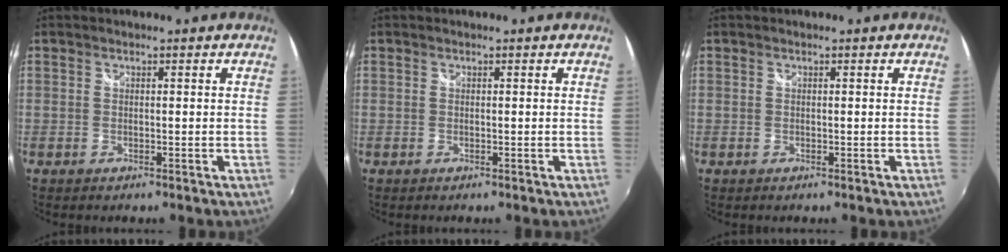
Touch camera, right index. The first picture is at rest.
{"total": 0.0}
{"total": 0.0}